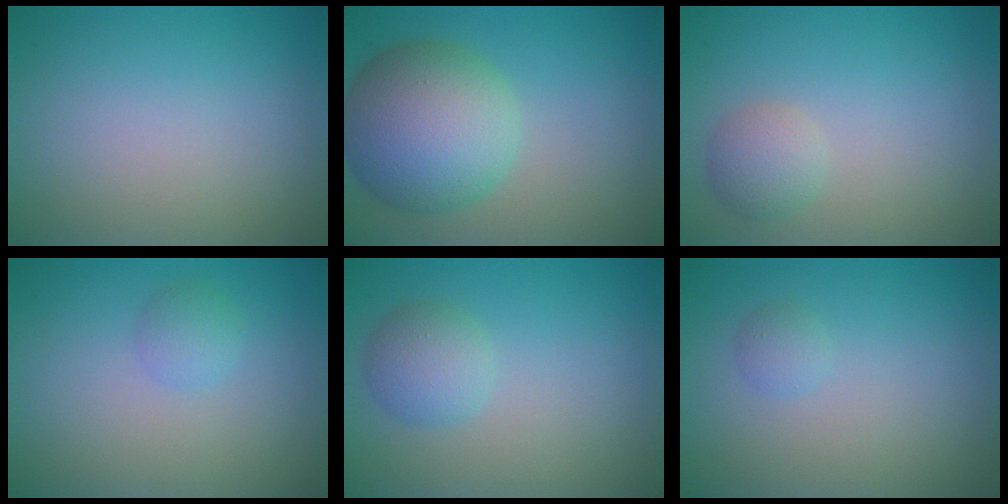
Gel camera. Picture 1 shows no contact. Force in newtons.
{"total": 9.2, "press": 9.2, "slide": 0.4}
{"total": 2.1, "press": 2.1, "slide": 0.1}
{"total": 1.3, "press": 1.3, "slide": 0.0}
{"total": 2.6, "press": 2.6, "slide": 0.1}
{"total": 0.9, "press": 0.9, "slide": 0.0}